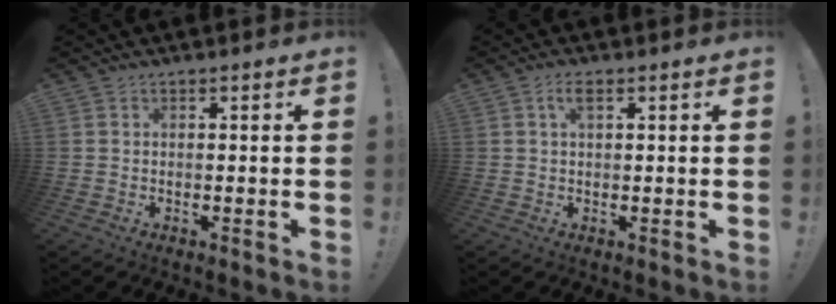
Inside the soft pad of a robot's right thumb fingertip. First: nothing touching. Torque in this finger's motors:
{"motor_torque": [-0.10, 0.10, 0.00, 0.01, 0.00]}